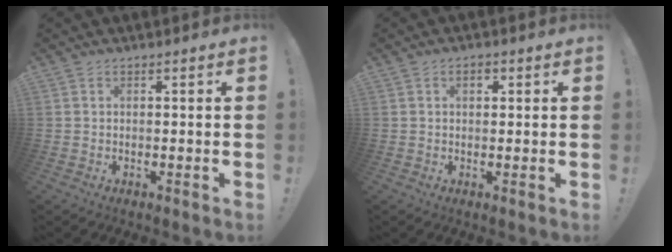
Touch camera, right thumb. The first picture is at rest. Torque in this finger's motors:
{"motor_torque": [-0.16, 0.70, 0.12, 0.07, 0.00]}